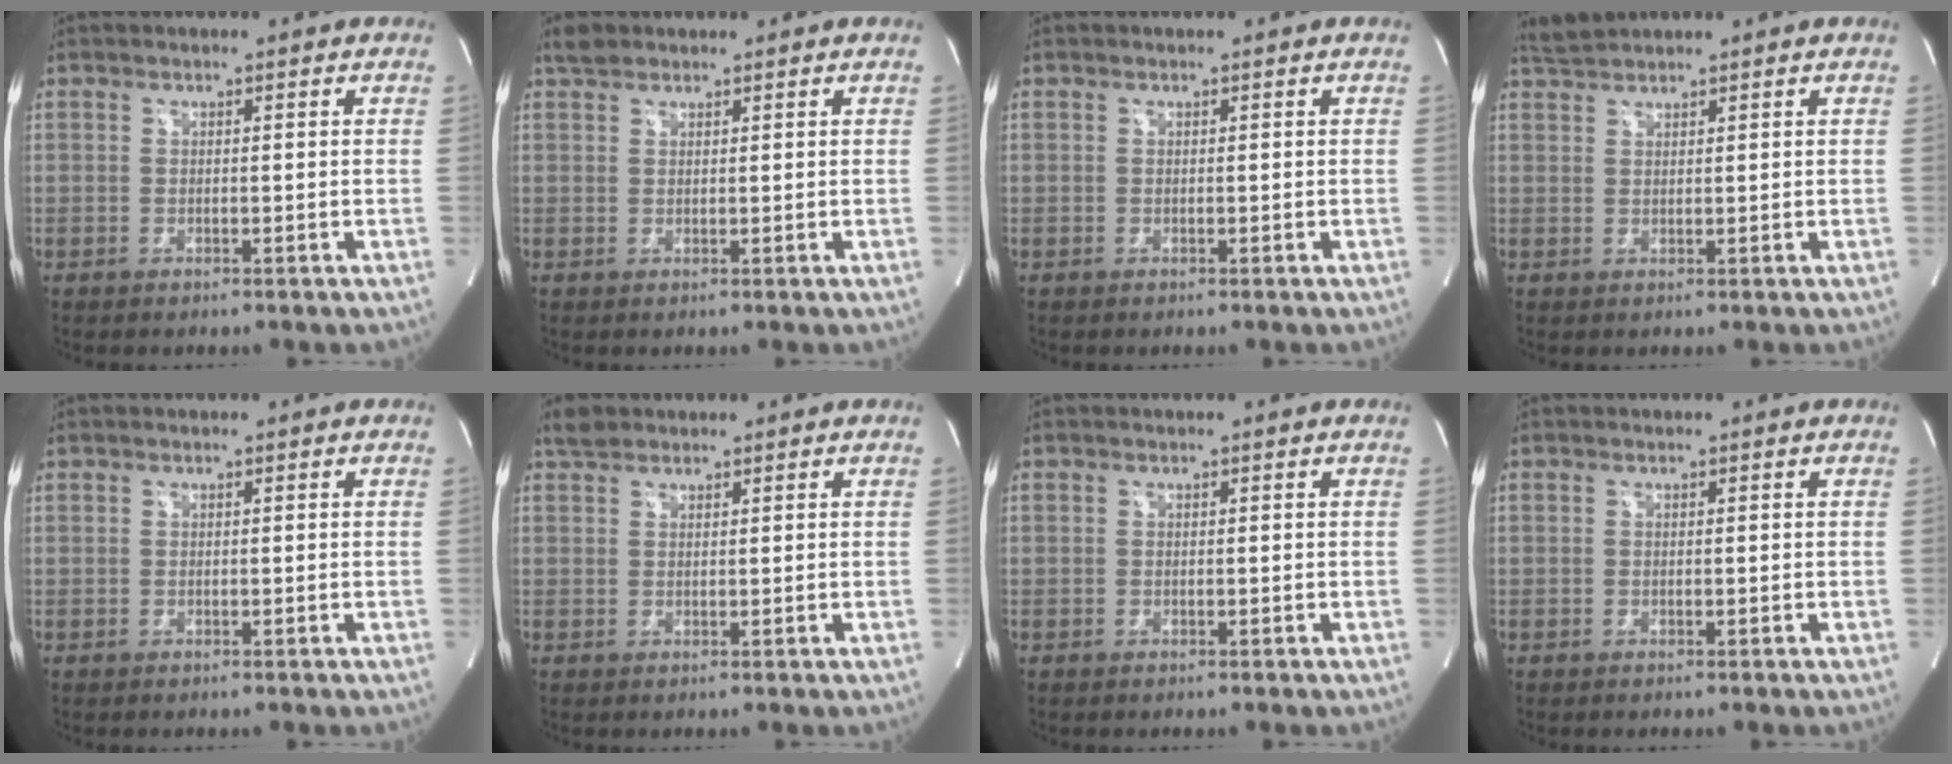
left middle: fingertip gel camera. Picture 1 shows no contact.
{"total": 2.0, "force": [1.7, 0.9, 0.4], "torque": [-0.016, 0.010, 0.031]}
{"total": 0.0}
{"total": 2.2, "force": [2.2, -0.2, 0.1], "torque": [-0.012, 0.012, 0.051]}
{"total": 0.0}
{"total": 2.2, "force": [1.9, 1.0, 0.5], "torque": [-0.017, 0.010, 0.035]}
{"total": 0.0}
{"total": 0.0}